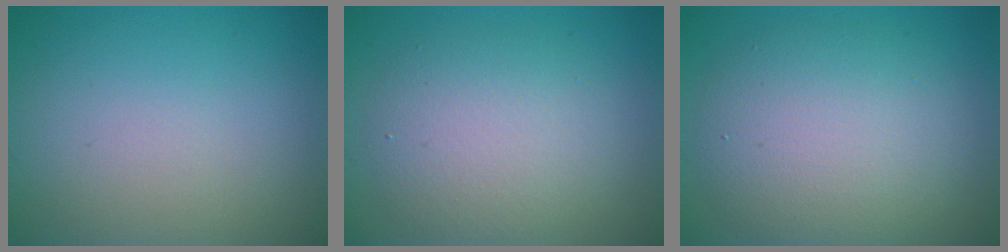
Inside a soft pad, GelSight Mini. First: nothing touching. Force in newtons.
{"total": 5.0, "press": 5.0, "slide": 0.4}
{"total": 7.1, "press": 7.1, "slide": 0.1}